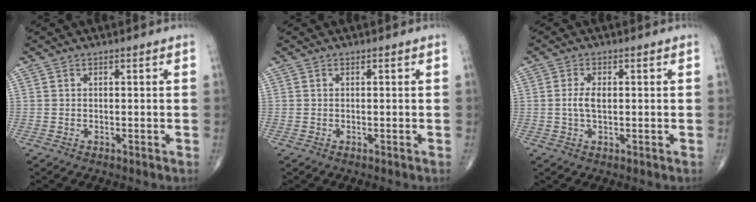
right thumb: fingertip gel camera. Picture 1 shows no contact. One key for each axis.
{"total": 0.0}
{"total": 3.3, "fx": 0.1, "fy": 1.6, "fz": 2.9, "tx": -0.064, "ty": 0.003, "tz": 0.002}